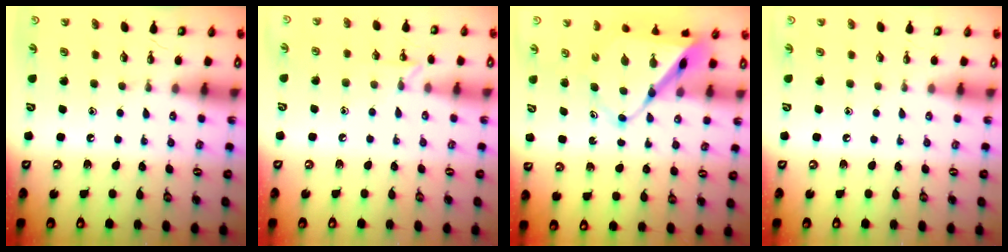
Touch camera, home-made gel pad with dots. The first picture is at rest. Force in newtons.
{"total": 6.2, "press": 6.2, "slide": 0.6}
{"total": 10.8, "press": 10.8, "slide": 0.9}
{"total": 0.0}